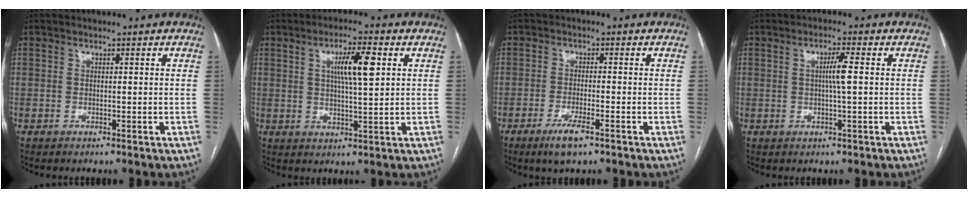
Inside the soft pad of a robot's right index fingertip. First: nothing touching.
{"total": 7.1, "force": [2.2, 0.8, 6.7], "torque": [-0.119, 0.007, 0.038]}
{"total": 4.6, "force": [-2.9, 0.6, 3.5], "torque": [-0.072, -0.008, -0.050]}
{"total": 3.2, "force": [0.4, -0.4, 3.1], "torque": [-0.060, 0.001, 0.007]}